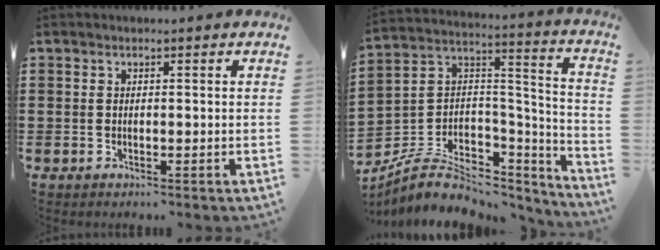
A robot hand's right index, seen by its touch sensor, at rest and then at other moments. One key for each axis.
{"total": 7.7, "fx": -3.9, "fy": 5.6, "fz": 3.6, "tx": -0.083, "ty": 0.004, "tz": -0.066}